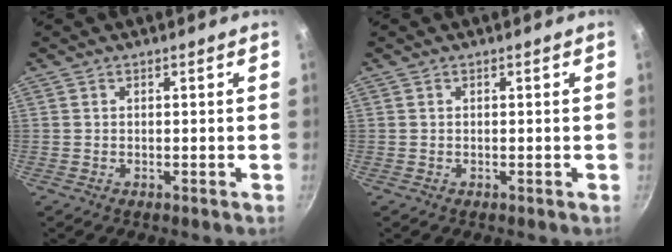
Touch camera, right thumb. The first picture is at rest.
{"total": 0.0}